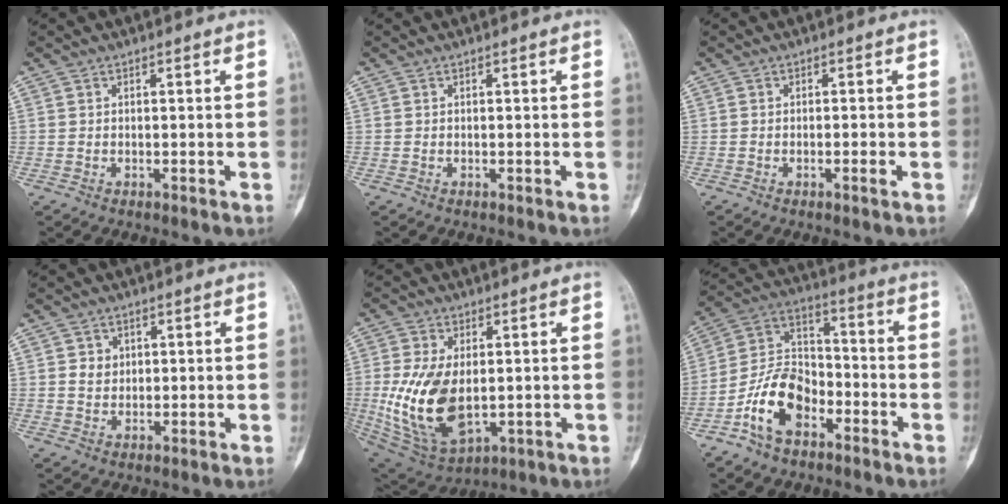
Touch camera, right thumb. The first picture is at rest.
{"total": 0.0}
{"total": 1.5, "force": [-0.6, 0.2, 1.4], "torque": [-0.028, 0.002, -0.011]}
{"total": 3.0, "force": [0.7, 2.6, 1.3], "torque": [-0.006, -0.002, 0.013]}
{"total": 16.7, "force": [-0.9, 9.6, 13.6], "torque": [-0.259, -0.012, 0.007]}
{"total": 13.0, "force": [-6.4, 8.0, 8.0], "torque": [-0.137, 0.059, -0.127]}